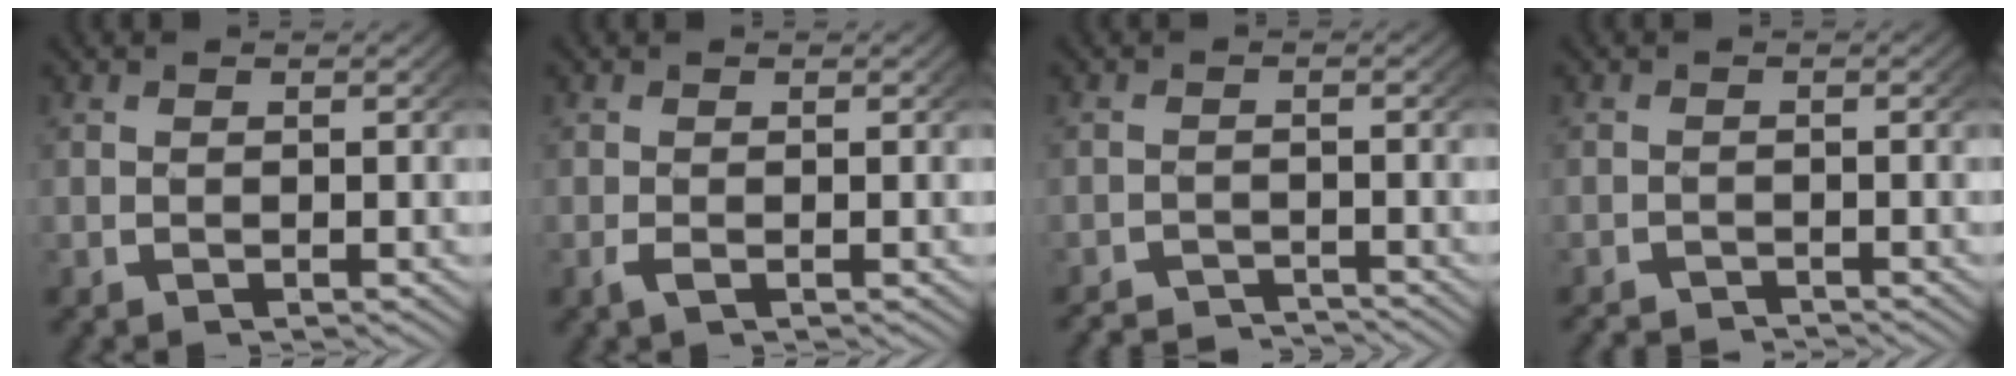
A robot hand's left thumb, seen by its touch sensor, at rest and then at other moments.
{"total": 0.9, "force": [-0.4, 0.3, 0.7], "torque": [-0.020, -0.003, -0.007]}
{"total": 3.7, "force": [-3.6, 0.7, 0.5], "torque": [-0.001, -0.016, -0.060]}
{"total": 2.5, "force": [-2.4, 0.4, 0.2], "torque": [0.001, -0.014, -0.040]}